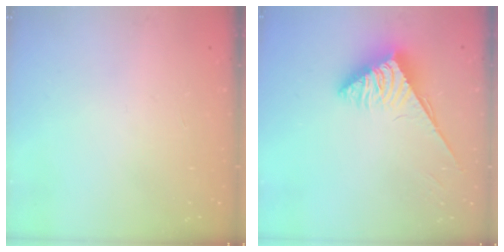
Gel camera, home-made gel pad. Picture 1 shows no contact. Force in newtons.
{"total": 3.8, "press": 3.8, "slide": 0.6}